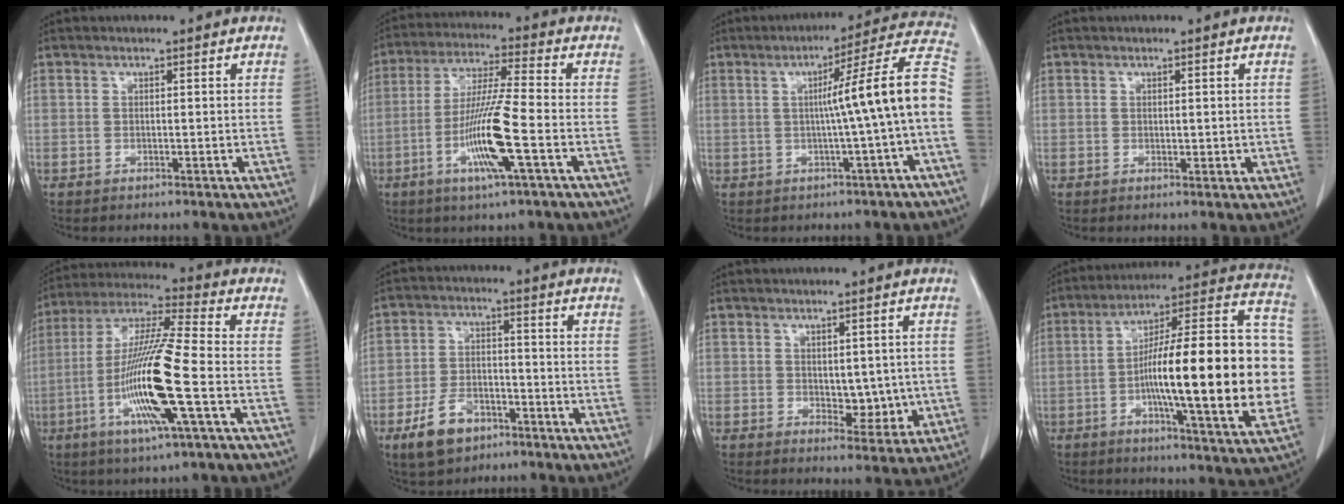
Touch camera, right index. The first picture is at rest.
{"total": 11.5, "force": [-3.7, -0.2, 10.9], "torque": [-0.217, -0.011, -0.072]}
{"total": 12.2, "force": [-1.0, -1.7, 12.0], "torque": [-0.158, 0.024, -0.018]}
{"total": 1.0, "force": [0.3, 0.7, 0.6], "torque": [-0.004, -0.001, 0.009]}
{"total": 15.6, "force": [-4.4, 0.2, 14.9], "torque": [-0.304, -0.012, -0.088]}
{"total": 7.8, "force": [-4.7, 4.7, 4.2], "torque": [-0.088, 0.005, -0.078]}
{"total": 4.7, "force": [0.2, 2.7, 3.8], "torque": [-0.040, -0.007, 0.015]}
{"total": 26.0, "force": [-2.9, 3.7, 25.6], "torque": [-0.325, 0.029, -0.047]}